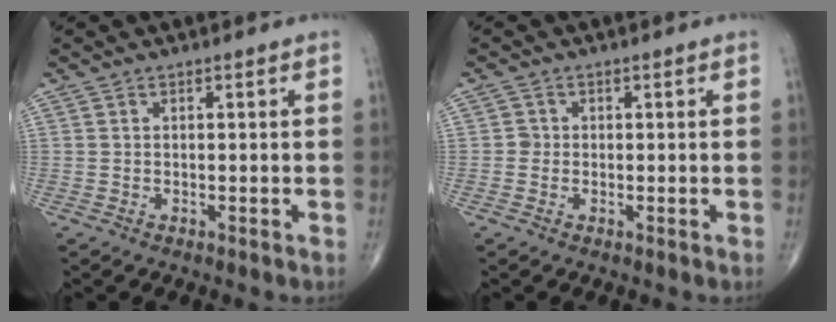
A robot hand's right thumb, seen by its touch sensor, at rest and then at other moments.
{"total": 1.3, "force": [-0.2, 1.3, 0.3], "torque": [0.004, 0.005, -0.006]}